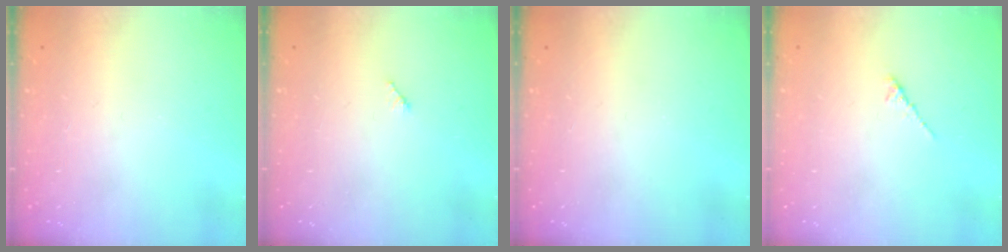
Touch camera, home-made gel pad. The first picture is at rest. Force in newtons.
{"total": 2.5, "press": 2.5, "slide": 0.3}
{"total": 0.0}
{"total": 1.6, "press": 1.5, "slide": 0.5}